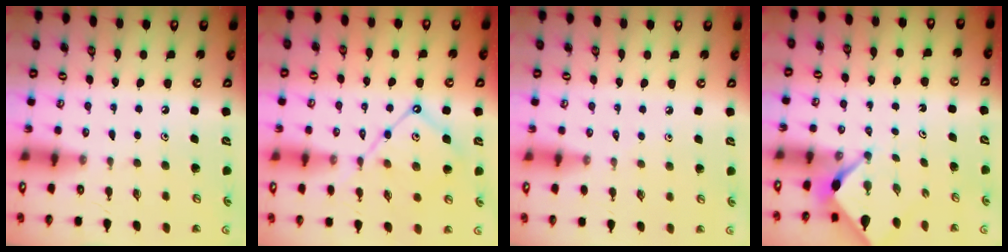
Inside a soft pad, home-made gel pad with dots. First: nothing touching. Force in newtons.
{"total": 10.5, "press": 10.5, "slide": 0.9}
{"total": 0.6, "press": 0.6, "slide": 0.3}
{"total": 2.2, "press": 2.2, "slide": 0.3}